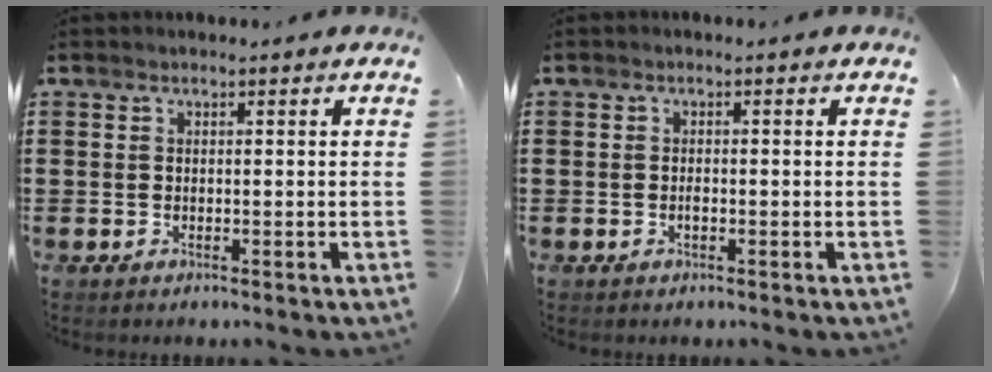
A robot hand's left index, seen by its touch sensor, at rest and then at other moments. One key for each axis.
{"total": 1.1, "fx": -0.3, "fy": 0.4, "fz": 1.0, "tx": -0.021, "ty": -0.003, "tz": -0.005}